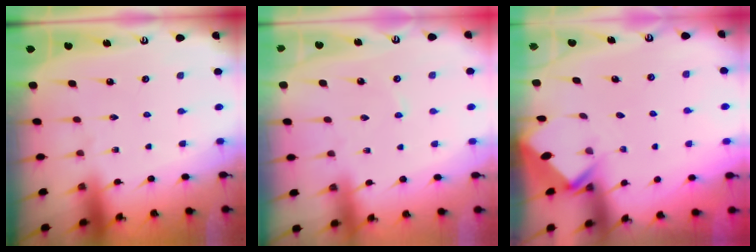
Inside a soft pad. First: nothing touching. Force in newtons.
{"total": 1.5, "press": 1.4, "slide": 0.4}
{"total": 2.6, "press": 2.6, "slide": 0.2}